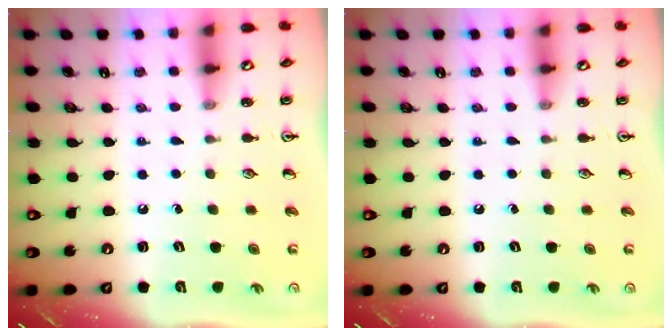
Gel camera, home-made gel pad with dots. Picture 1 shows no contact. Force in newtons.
{"total": 0.0}